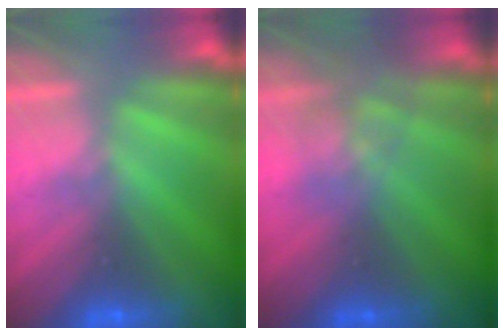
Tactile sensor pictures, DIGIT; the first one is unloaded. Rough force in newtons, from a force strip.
{"total": 2.5}